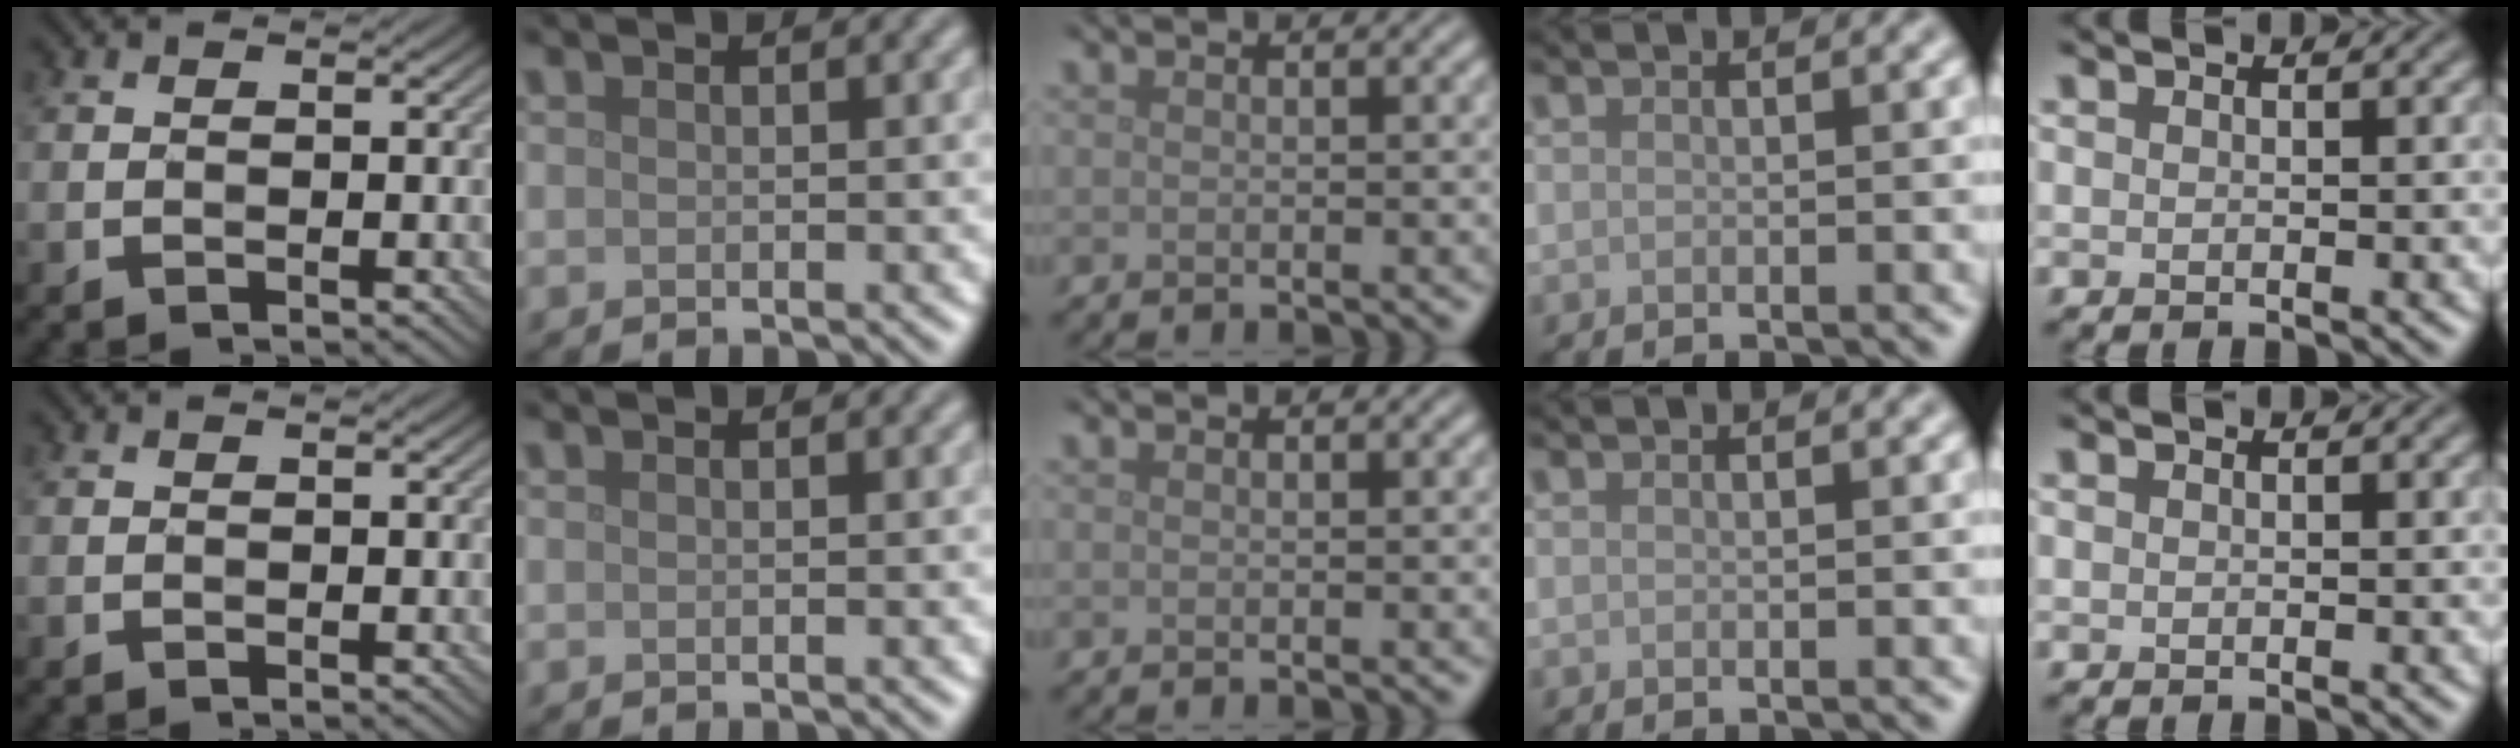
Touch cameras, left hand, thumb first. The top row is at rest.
{}